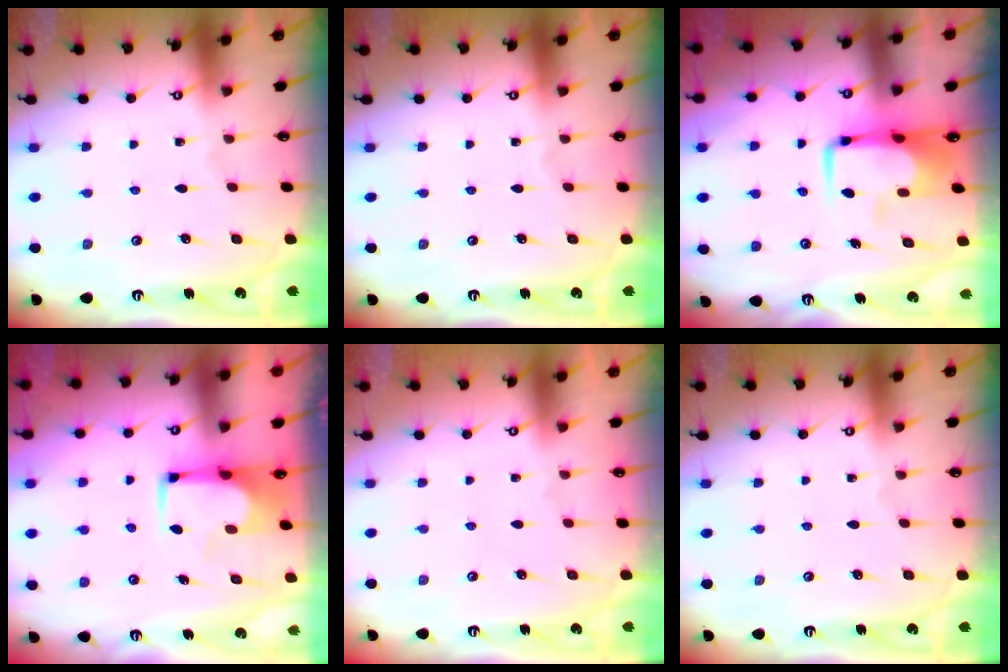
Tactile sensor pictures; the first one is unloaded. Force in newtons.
{"total": 0.0}
{"total": 7.7, "press": 7.5, "slide": 1.4}
{"total": 0.6, "press": 0.3, "slide": 0.5}
{"total": 1.5, "press": 1.4, "slide": 0.6}
{"total": 0.0}